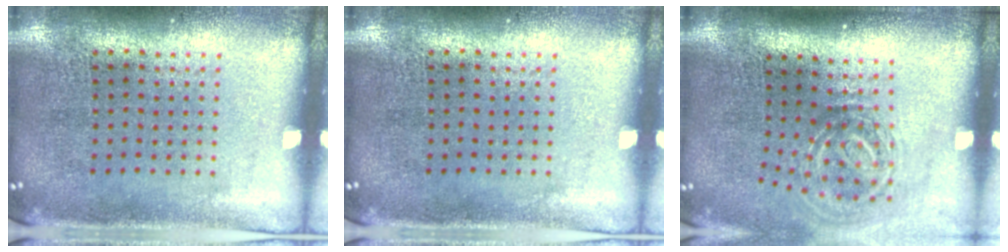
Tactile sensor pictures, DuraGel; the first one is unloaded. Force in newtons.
{"total": 0.0}
{"total": 2.1, "press": 1.3, "slide": 1.6}